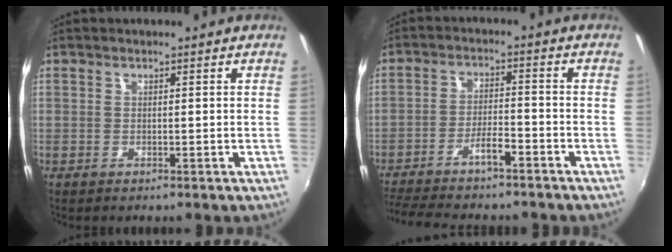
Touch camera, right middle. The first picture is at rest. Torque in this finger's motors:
{"motor_torque": [1.08, -1.05, 0.15, 0.10]}